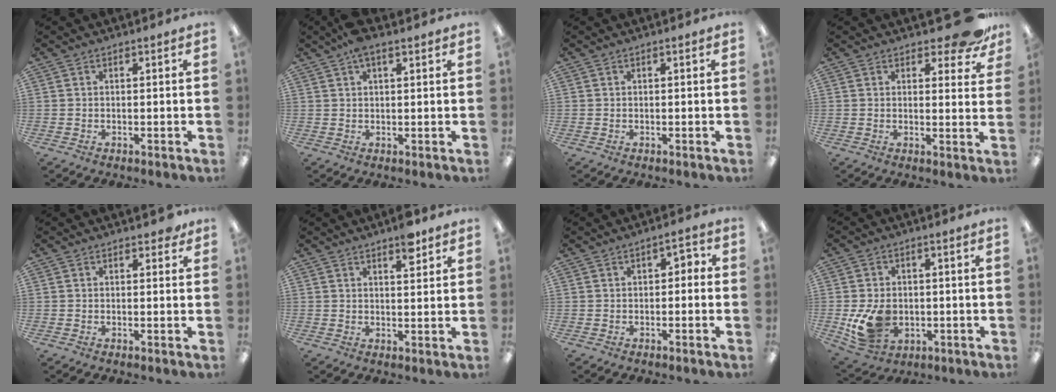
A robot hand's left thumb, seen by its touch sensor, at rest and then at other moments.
{"total": 4.6, "force": [2.6, 1.7, 3.4], "torque": [-0.063, 0.000, 0.044]}
{"total": 0.0}
{"total": 7.3, "force": [5.4, 2.8, 4.0], "torque": [-0.043, -0.031, 0.091]}
{"total": 1.3, "force": [0.8, 0.7, 0.7], "torque": [0.001, -0.004, 0.010]}
{"total": 4.8, "force": [3.4, 1.6, 3.0], "torque": [-0.034, -0.016, 0.054]}
{"total": 2.4, "force": [-0.9, 1.5, 1.7], "torque": [-0.023, 0.009, -0.021]}
{"total": 10.6, "force": [-1.9, 8.1, 6.5], "torque": [-0.122, 0.004, -0.031]}